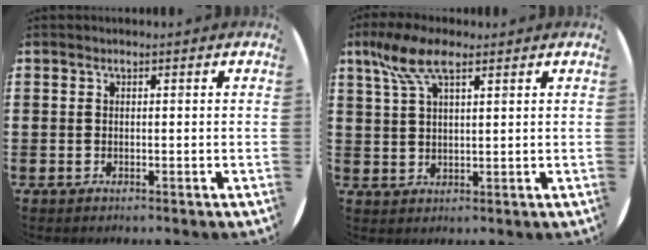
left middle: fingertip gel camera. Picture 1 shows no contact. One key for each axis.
{"total": 6.9, "fx": 4.1, "fy": 2.4, "fz": 4.9, "tx": -0.107, "ty": 0.004, "tz": 0.074}